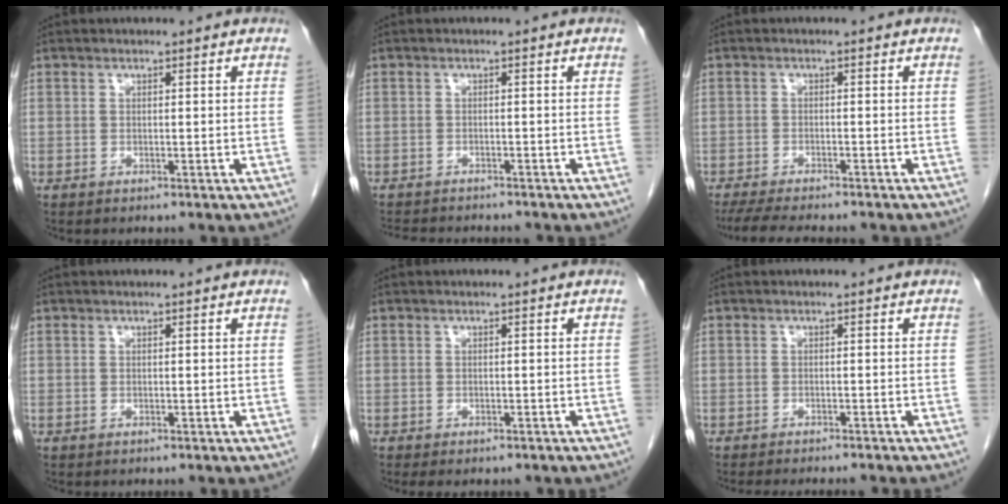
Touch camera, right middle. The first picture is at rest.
{"total": 7.8, "force": [-7.2, 1.5, 2.7], "torque": [-0.040, -0.007, -0.100]}
{"total": 9.4, "force": [-8.0, 1.2, 4.7], "torque": [-0.067, -0.014, -0.119]}
{"total": 0.0}
{"total": 3.1, "force": [-2.5, 1.2, 1.5], "torque": [-0.016, -0.006, -0.027]}
{"total": 6.6, "force": [-5.9, 0.1, 3.0], "torque": [-0.020, -0.011, -0.080]}